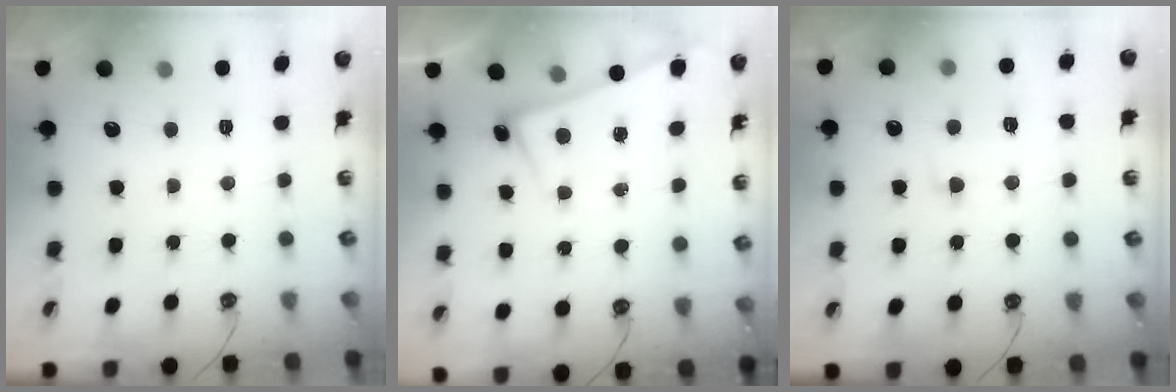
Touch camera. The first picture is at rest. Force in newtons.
{"total": 1.0, "press": 0.4, "slide": 0.9}
{"total": 1.7, "press": 1.4, "slide": 0.9}